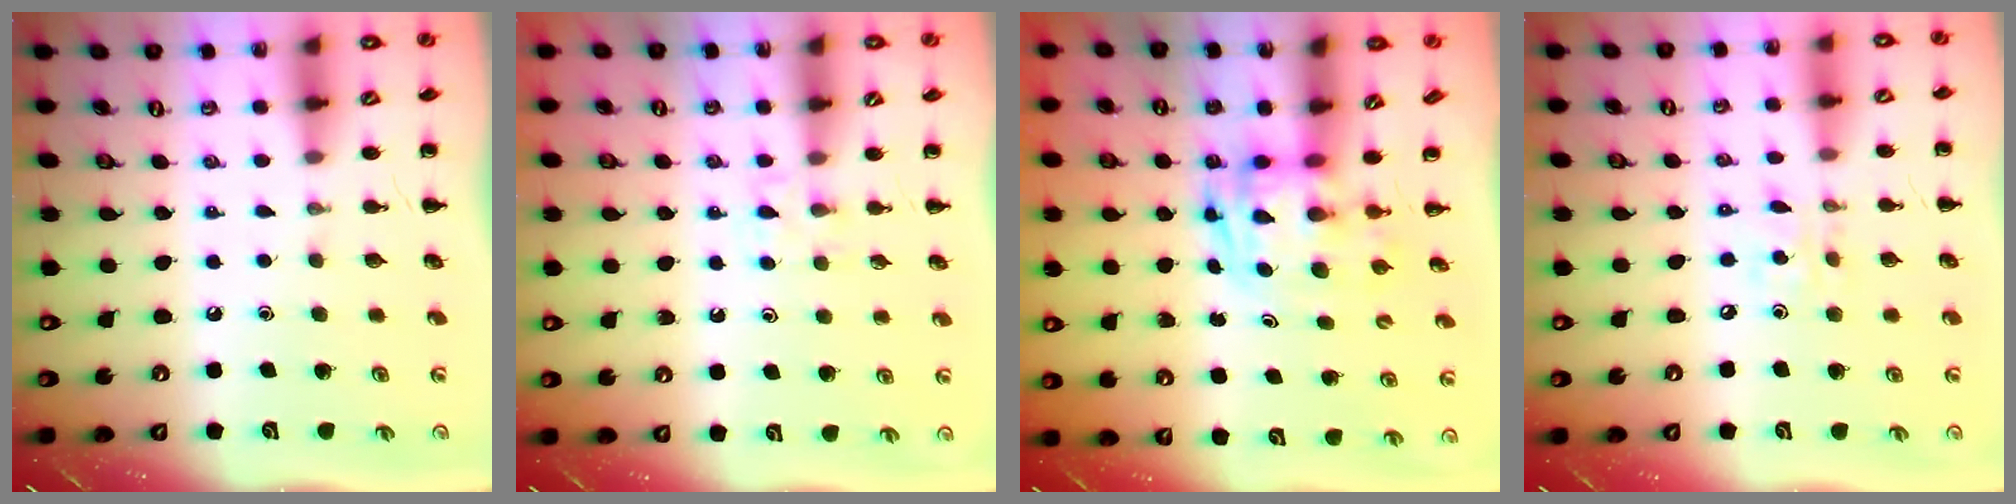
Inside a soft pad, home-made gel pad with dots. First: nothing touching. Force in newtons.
{"total": 2.9, "press": 2.7, "slide": 1.2}
{"total": 2.8, "press": 2.8, "slide": 0.5}
{"total": 5.1, "press": 4.9, "slide": 1.2}